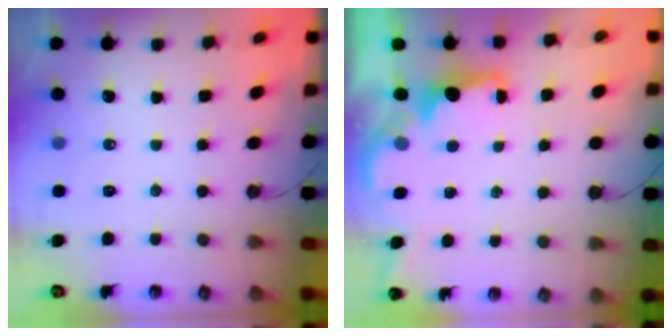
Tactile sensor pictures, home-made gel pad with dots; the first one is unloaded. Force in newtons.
{"total": 1.7, "press": 1.5, "slide": 0.8}